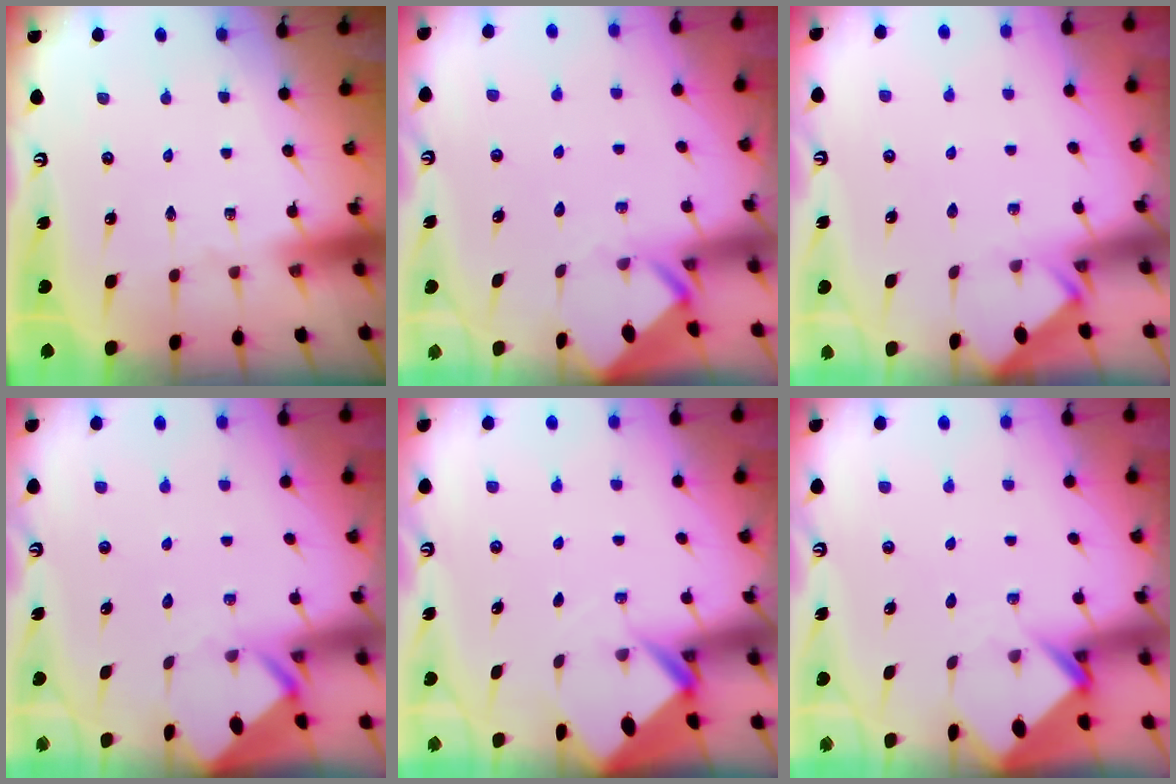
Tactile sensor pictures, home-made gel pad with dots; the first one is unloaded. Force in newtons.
{"total": 3.5, "press": 3.5, "slide": 0.3}
{"total": 2.5, "press": 2.4, "slide": 0.4}
{"total": 3.6, "press": 3.6, "slide": 0.3}
{"total": 2.7, "press": 2.7, "slide": 0.1}
{"total": 3.9, "press": 3.9, "slide": 0.2}